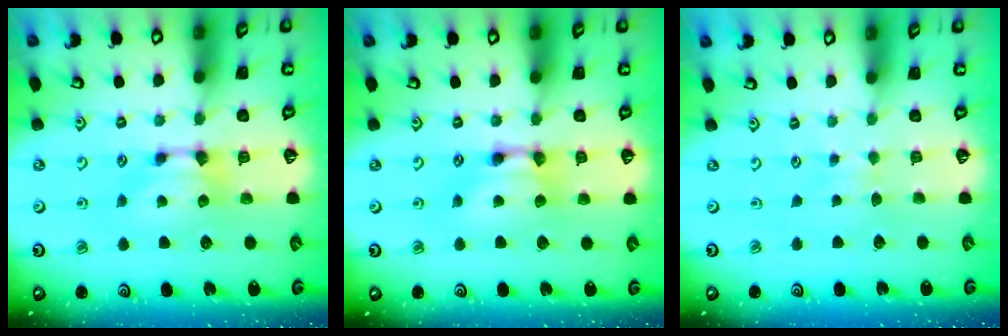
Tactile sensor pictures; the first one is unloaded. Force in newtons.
{"total": 2.2, "press": 2.2, "slide": 0.1}
{"total": 3.3, "press": 3.3, "slide": 0.3}